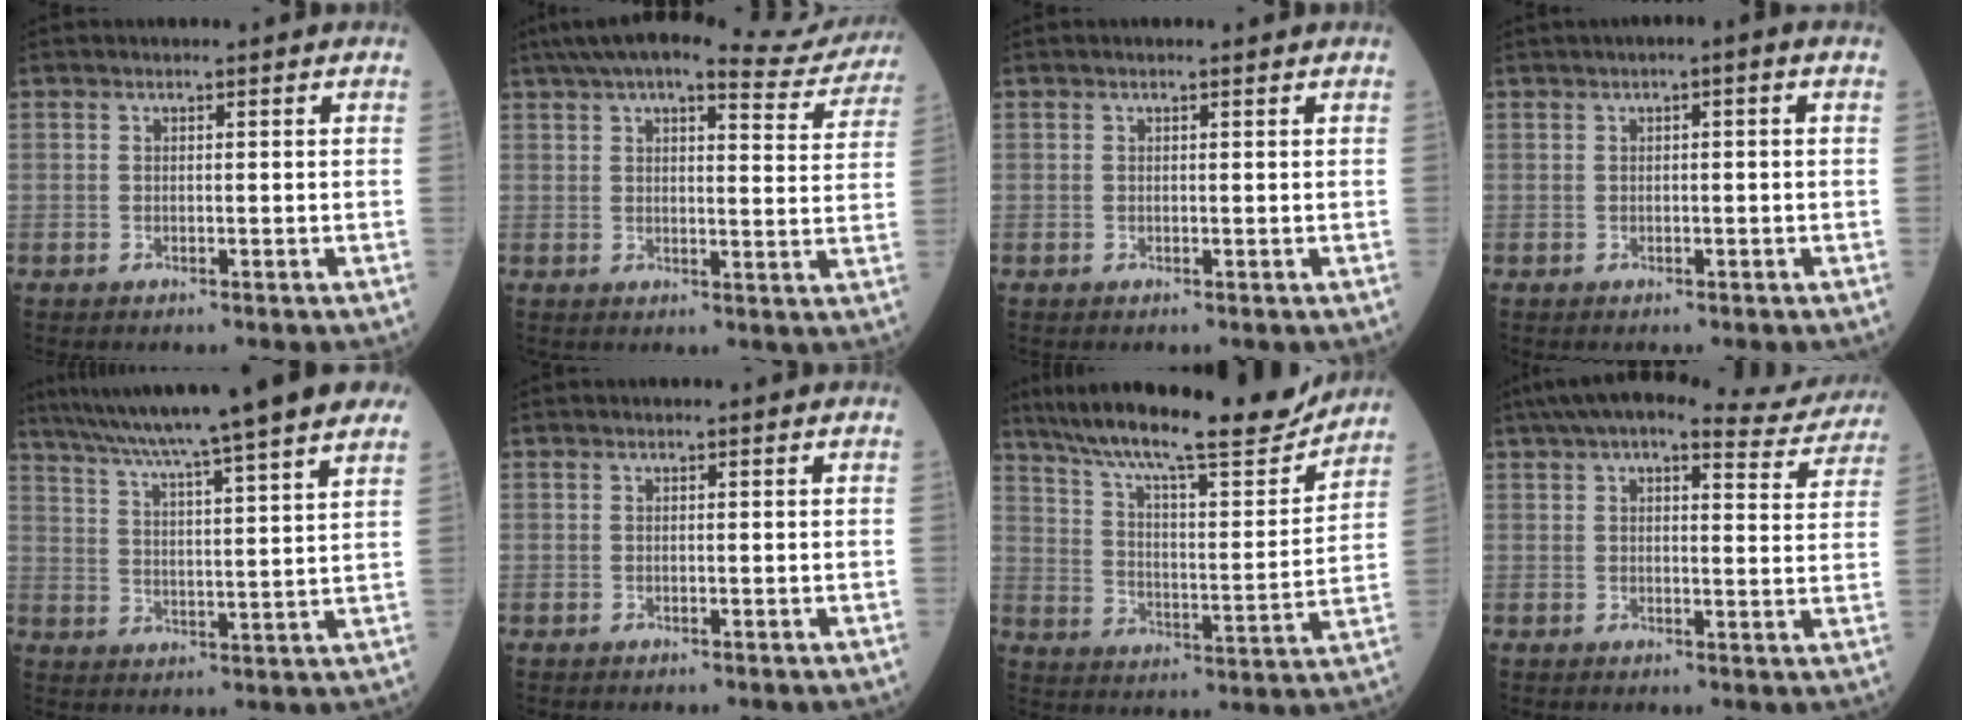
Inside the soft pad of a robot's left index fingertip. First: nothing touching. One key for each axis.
{"total": 17.7, "fx": 16.2, "fy": 3.1, "fz": 6.6, "tx": -0.094, "ty": -0.003, "tz": 0.196}
{"total": 0.0}
{"total": 1.5, "fx": 0.2, "fy": 0.1, "fz": 1.5, "tx": -0.023, "ty": 0.004, "tz": 0.000}
{"total": 22.4, "fx": 18.7, "fy": -0.8, "fz": 12.4, "tx": -0.210, "ty": 0.001, "tz": 0.261}
{"total": 0.0}
{"total": 21.1, "fx": 18.7, "fy": 1.9, "fz": 9.6, "tx": -0.172, "ty": -0.020, "tz": 0.279}
{"total": 15.4, "fx": 13.8, "fy": 3.4, "fz": 5.8, "tx": -0.078, "ty": 0.021, "tz": 0.165}